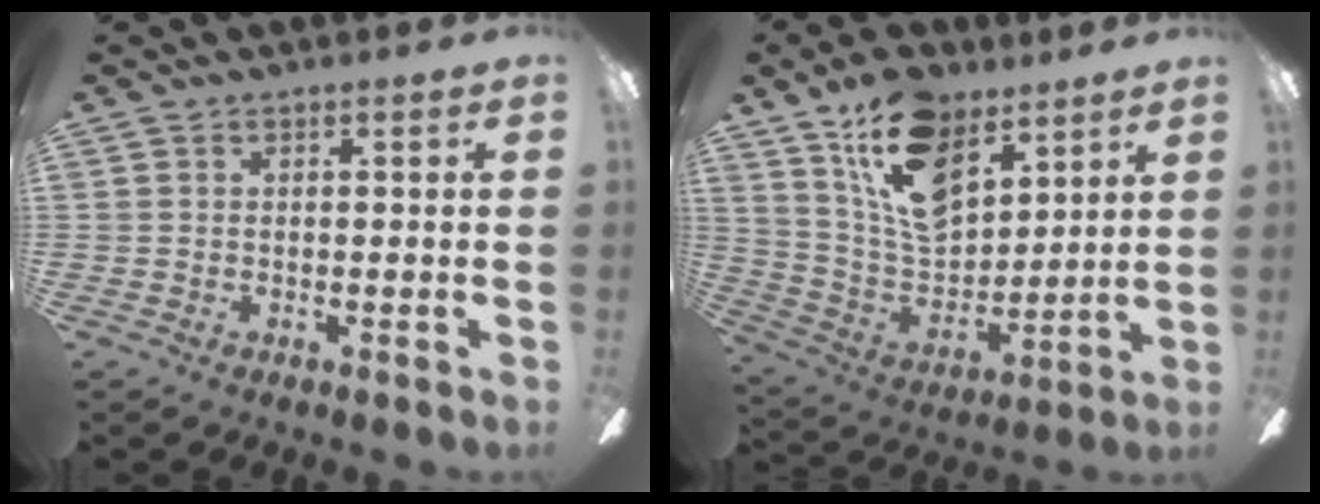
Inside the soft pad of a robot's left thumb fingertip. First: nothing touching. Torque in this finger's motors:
{"motor_torque": [0.16, 0.32, 1.13, -1.56, 0.15]}